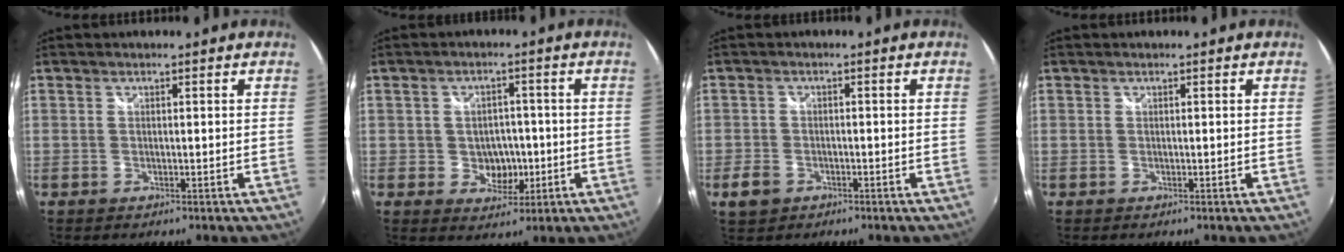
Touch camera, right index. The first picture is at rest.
{"total": 5.9, "force": [-1.0, 4.9, 3.1], "torque": [-0.056, 0.005, -0.004]}
{"total": 3.9, "force": [-2.1, 2.8, 1.6], "torque": [-0.042, 0.000, -0.035]}
{"total": 0.0}